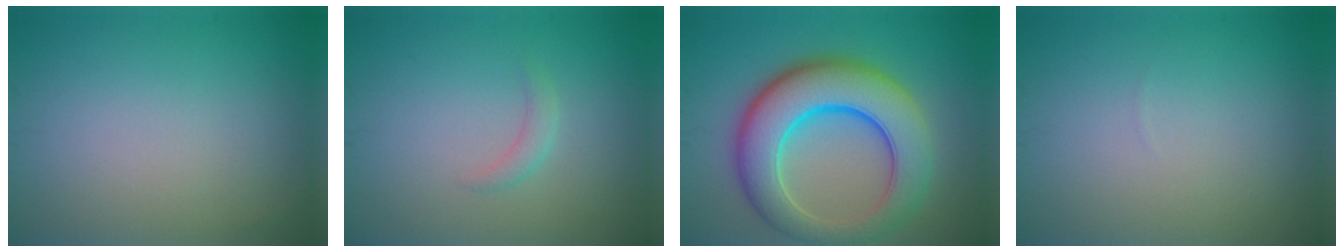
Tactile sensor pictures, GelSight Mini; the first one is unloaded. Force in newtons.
{"total": 1.2, "press": 1.2, "slide": 0.1}
{"total": 10.4, "press": 10.4, "slide": 0.5}
{"total": 0.0}